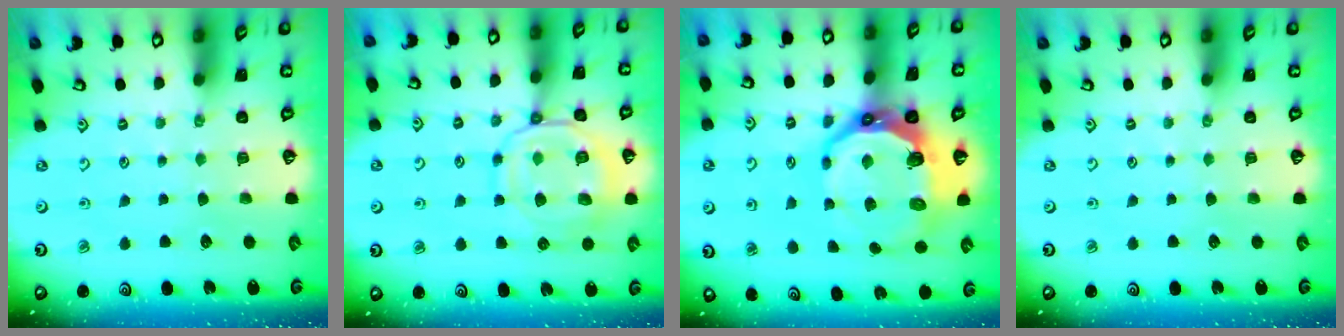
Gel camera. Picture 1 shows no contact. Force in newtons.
{"total": 12.6, "press": 12.6, "slide": 1.2}
{"total": 15.7, "press": 14.8, "slide": 5.3}
{"total": 0.0}